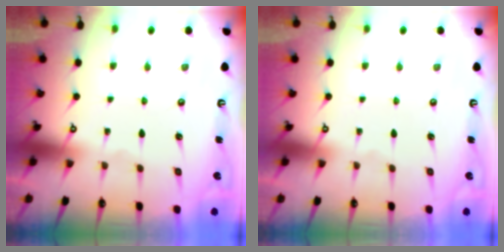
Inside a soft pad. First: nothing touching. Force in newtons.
{"total": 0.0}